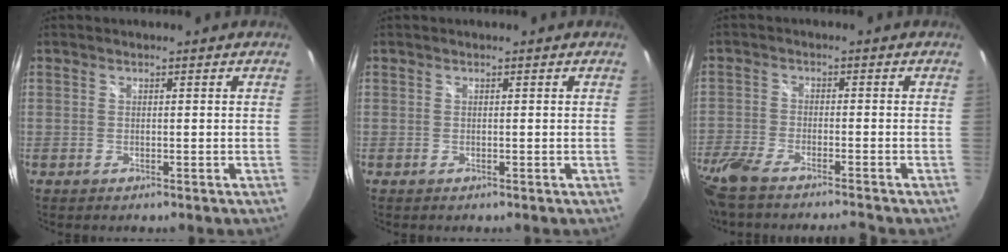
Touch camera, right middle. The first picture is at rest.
{"total": 0.0}
{"total": 12.1, "force": [-10.2, 1.9, 6.2], "torque": [-0.167, -0.036, -0.192]}